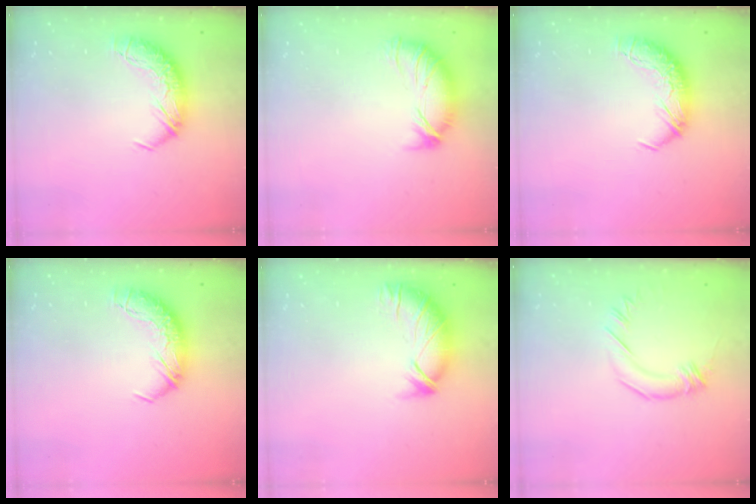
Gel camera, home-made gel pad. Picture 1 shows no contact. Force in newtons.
{"total": 3.6, "press": 3.2, "slide": 1.7}
{"total": 0.0}
{"total": 0.0}
{"total": 3.3, "press": 3.1, "slide": 1.2}
{"total": 1.9, "press": 1.9, "slide": 0.4}